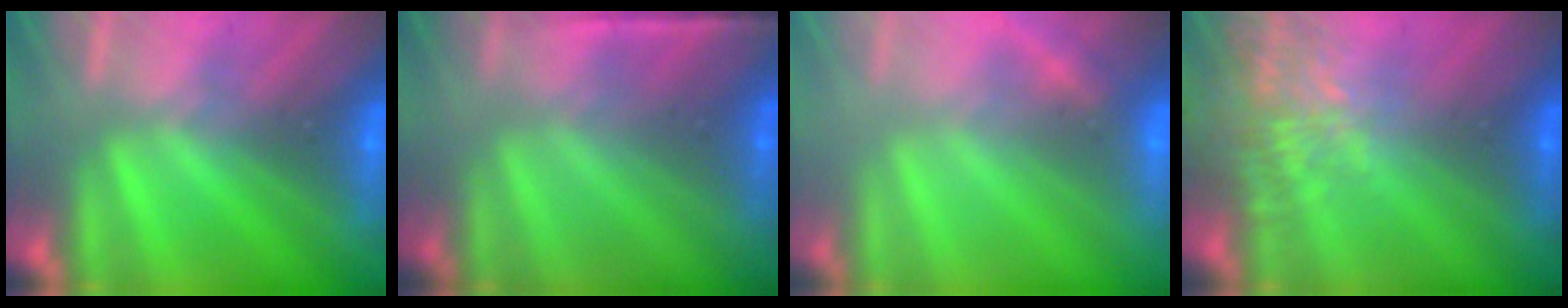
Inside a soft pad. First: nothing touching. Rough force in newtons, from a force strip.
{"total": 1.6}
{"total": 2.4}
{"total": 7.1}